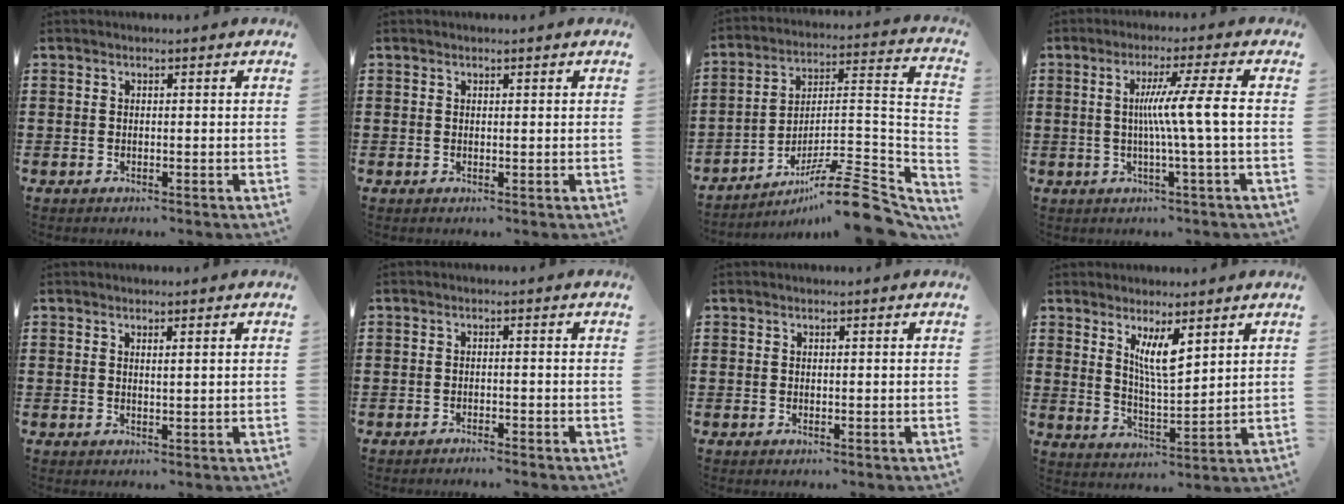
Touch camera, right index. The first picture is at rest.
{"total": 0.0}
{"total": 12.0, "force": [-9.1, 1.3, 7.7], "torque": [-0.109, 0.020, -0.172]}
{"total": 7.6, "force": [-0.4, -1.3, 7.5], "torque": [-0.136, -0.007, -0.018]}
{"total": 0.6, "force": [0.2, -0.1, 0.6], "torque": [-0.010, -0.004, 0.004]}
{"total": 1.3, "force": [-1.3, -0.3, 0.2], "torque": [-0.005, 0.000, -0.027]}
{"total": 0.0}
{"total": 6.1, "force": [3.4, 1.3, 4.8], "torque": [-0.095, -0.010, 0.057]}